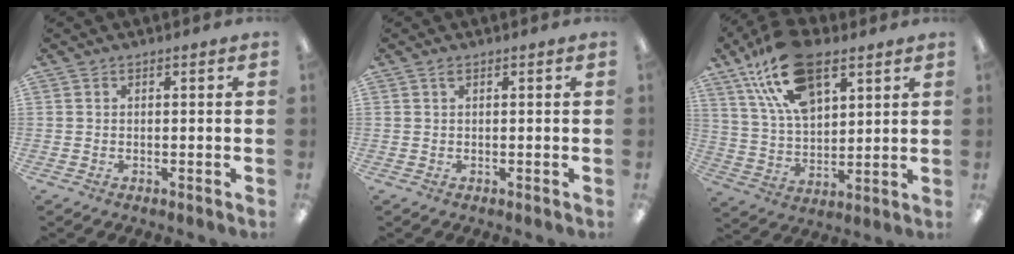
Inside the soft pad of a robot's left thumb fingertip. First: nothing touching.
{"total": 0.8, "force": [0.5, 0.2, 0.7], "torque": [-0.016, 0.004, 0.008]}
{"total": 19.3, "force": [11.6, 9.9, 11.9], "torque": [-0.217, -0.036, 0.207]}